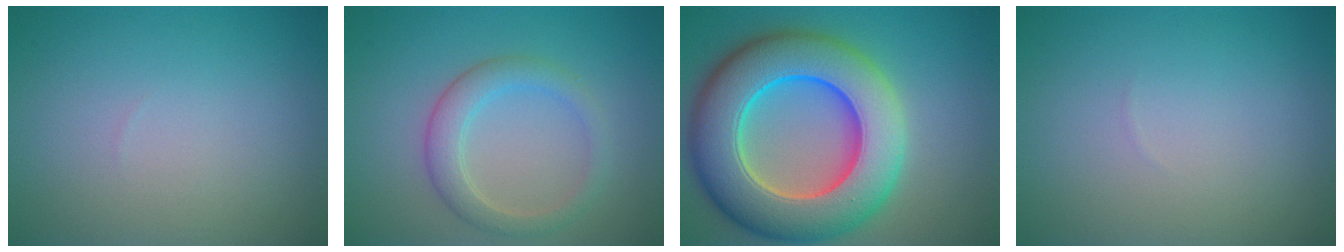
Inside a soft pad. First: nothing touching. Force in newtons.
{"total": 2.8, "press": 2.8, "slide": 0.2}
{"total": 13.3, "press": 13.1, "slide": 2.1}
{"total": 0.0}